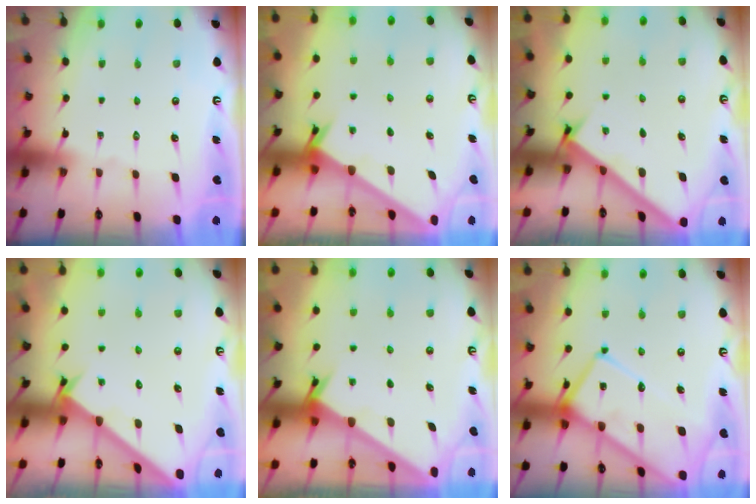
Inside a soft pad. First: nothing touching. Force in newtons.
{"total": 2.6, "press": 2.6, "slide": 0.2}
{"total": 2.8, "press": 2.8, "slide": 0.3}
{"total": 1.9, "press": 1.9, "slide": 0.2}
{"total": 2.3, "press": 2.3, "slide": 0.2}
{"total": 16.1, "press": 16.1, "slide": 1.5}